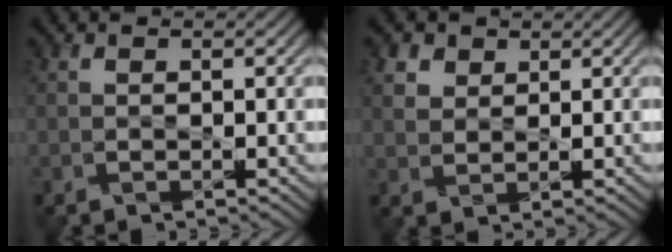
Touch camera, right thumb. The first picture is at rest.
{"total": 3.4, "force": [2.1, 2.3, 1.3], "torque": [-0.041, -0.002, 0.051]}